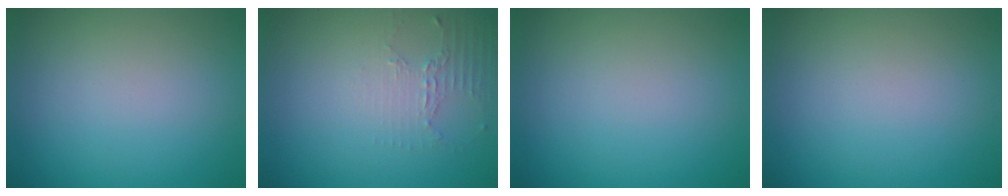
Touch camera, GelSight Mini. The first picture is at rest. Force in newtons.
{"total": 2.1, "press": 1.5, "slide": 1.5}
{"total": 0.0}
{"total": 0.0}